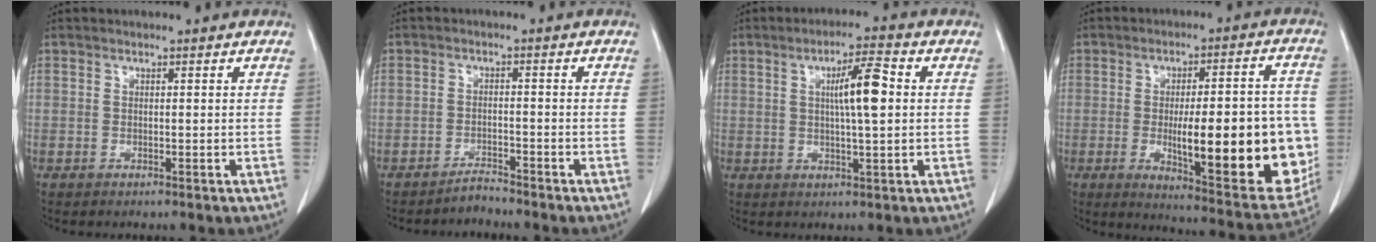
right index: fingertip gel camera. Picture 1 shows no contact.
{"total": 2.0, "force": [-2.0, 0.1, -0.2], "torque": [0.009, -0.006, -0.033]}
{"total": 7.1, "force": [1.1, 0.5, 7.0], "torque": [-0.116, 0.006, 0.017]}
{"total": 22.0, "force": [-3.4, 5.2, 21.1], "torque": [-0.231, 0.004, -0.024]}